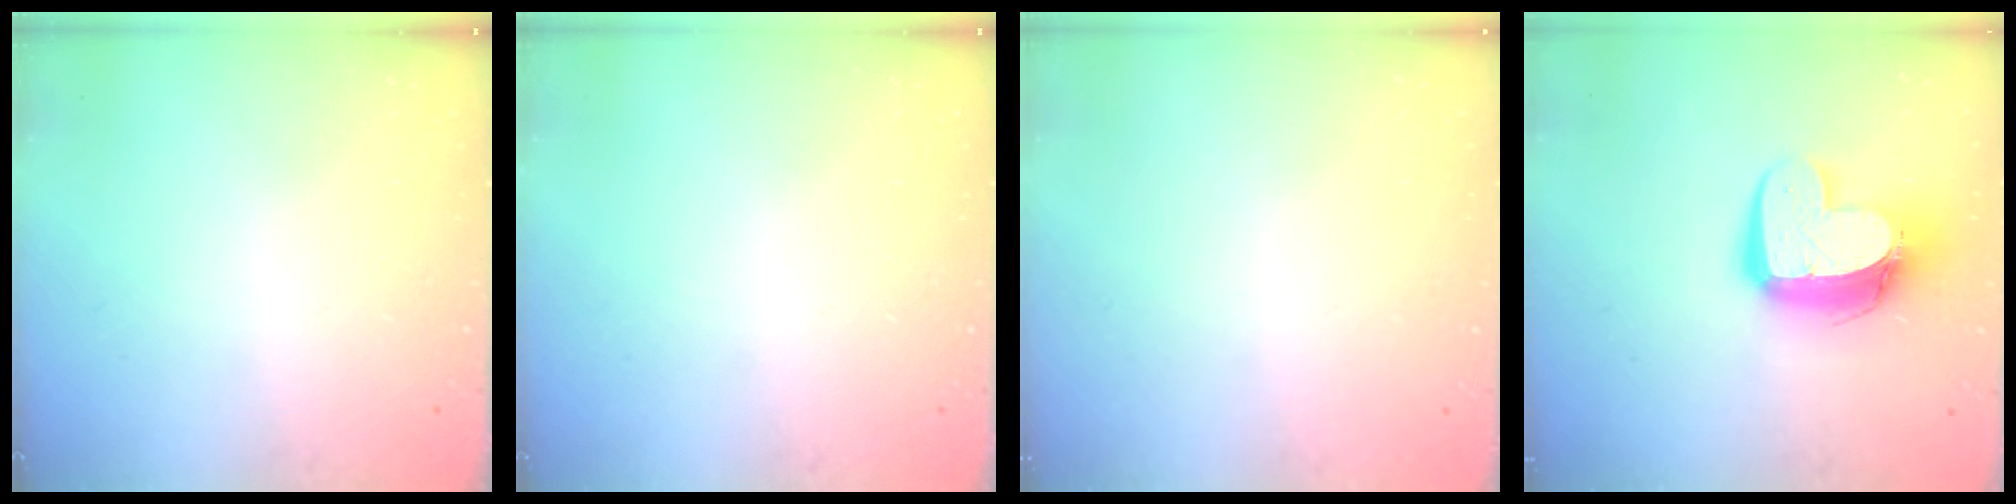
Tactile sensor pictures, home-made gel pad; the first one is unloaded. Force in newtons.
{"total": 0.0}
{"total": 0.0}
{"total": 14.2, "press": 14.2, "slide": 1.4}